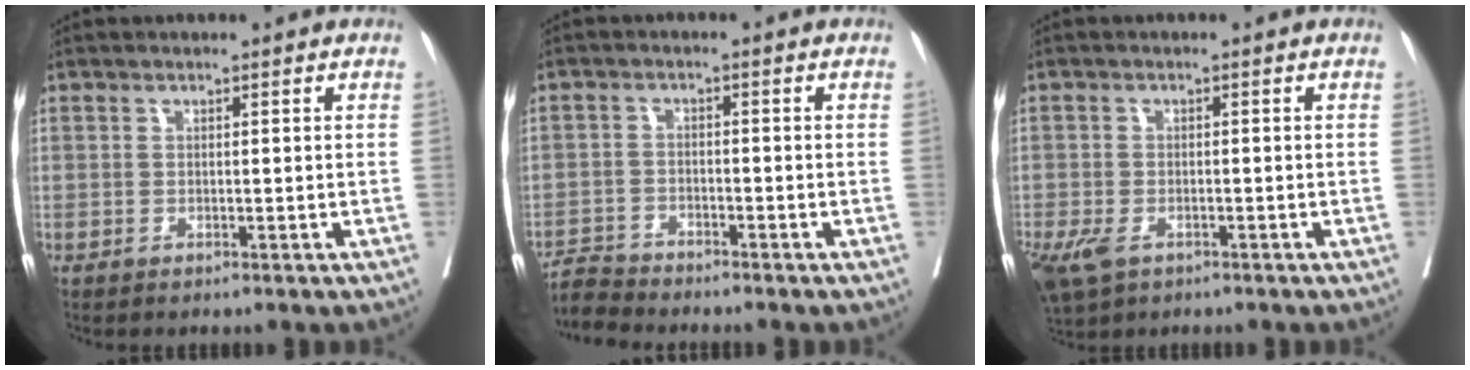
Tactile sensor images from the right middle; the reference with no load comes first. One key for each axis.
{"total": 3.6, "fx": -3.5, "fy": -0.4, "fz": -0.5, "tx": 0.010, "ty": -0.017, "tz": -0.067}
{"total": 7.0, "fx": -3.8, "fy": 4.1, "fz": 4.3, "tx": -0.100, "ty": -0.014, "tz": -0.063}